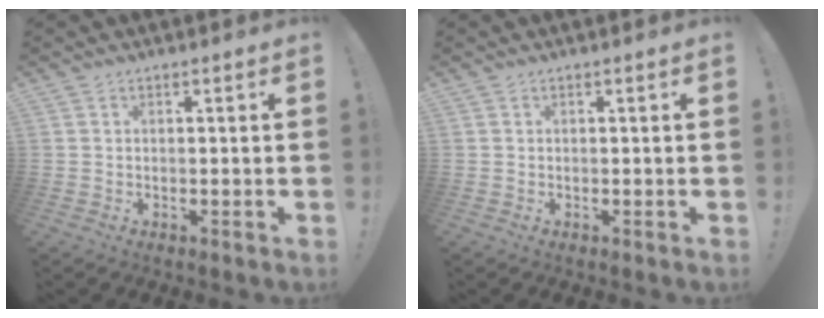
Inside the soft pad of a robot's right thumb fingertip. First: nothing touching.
{"total": 0.0}